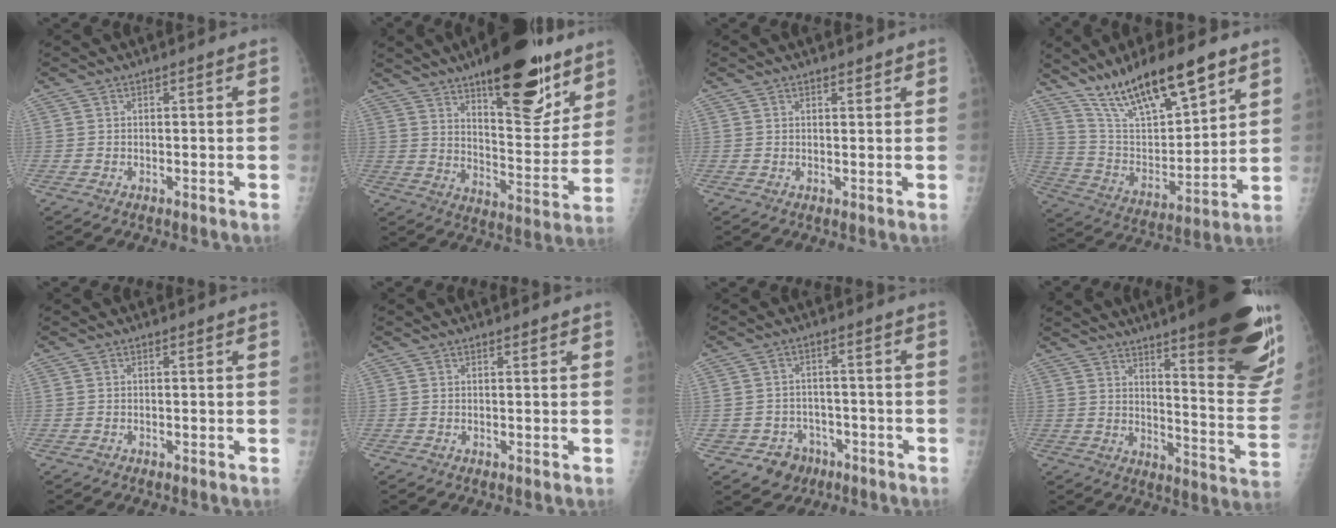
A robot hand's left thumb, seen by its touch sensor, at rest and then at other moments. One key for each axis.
{"total": 22.5, "fx": 14.0, "fy": 8.1, "fz": 15.6, "tx": -0.175, "ty": -0.073, "tz": 0.213}
{"total": 1.2, "fx": 1.0, "fy": 0.4, "fz": 0.3, "tx": 0.000, "ty": -0.008, "tz": 0.015}
{"total": 19.7, "fx": 13.6, "fy": 5.8, "fz": 13.0, "tx": -0.200, "ty": -0.052, "tz": 0.254}
{"total": 0.0}
{"total": 0.6, "fx": 0.5, "fy": 0.2, "fz": 0.1, "tx": -0.005, "ty": -0.005, "tz": 0.009}
{"total": 6.0, "fx": -2.9, "fy": 5.1, "fz": 0.8, "tx": 0.006, "ty": 0.021, "tz": -0.038}
{"total": 27.3, "fx": 17.9, "fy": 4.8, "fz": 20.0, "tx": -0.224, "ty": -0.091, "tz": 0.240}